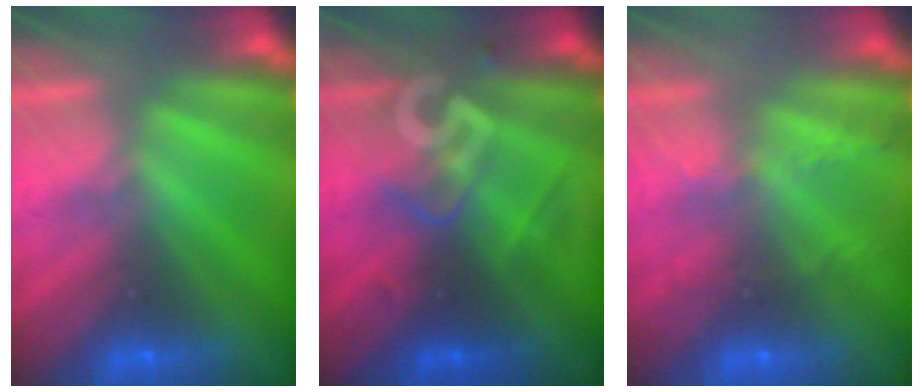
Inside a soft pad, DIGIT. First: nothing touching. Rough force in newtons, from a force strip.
{"total": 2.7}
{"total": 2.1}